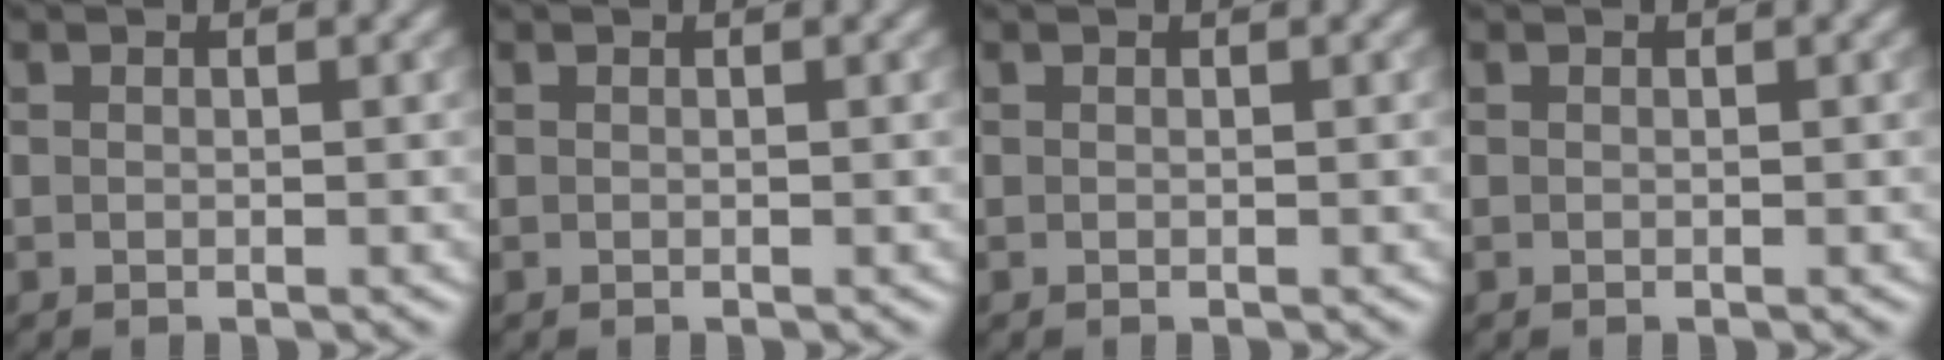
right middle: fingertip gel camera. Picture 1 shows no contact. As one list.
[{"total": 0.0}, {"total": 0.0}, {"total": 0.0}]